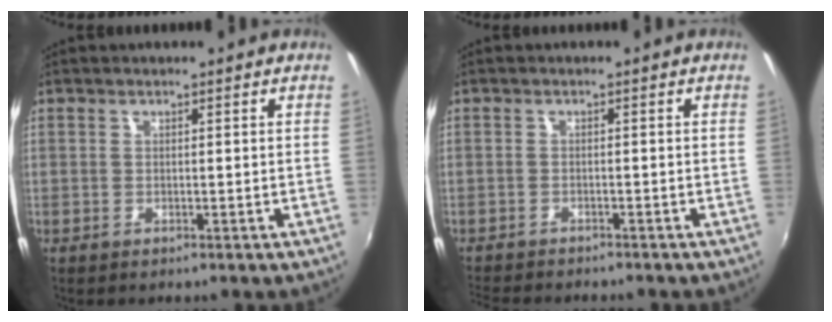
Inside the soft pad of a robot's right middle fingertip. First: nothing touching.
{"total": 6.0, "force": [-5.6, 0.9, 2.0], "torque": [-0.055, -0.019, -0.092]}